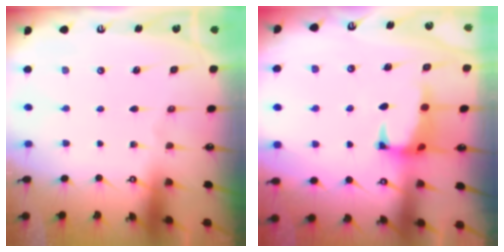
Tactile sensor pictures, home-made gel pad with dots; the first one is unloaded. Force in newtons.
{"total": 0.7, "press": 0.0, "slide": 0.7}